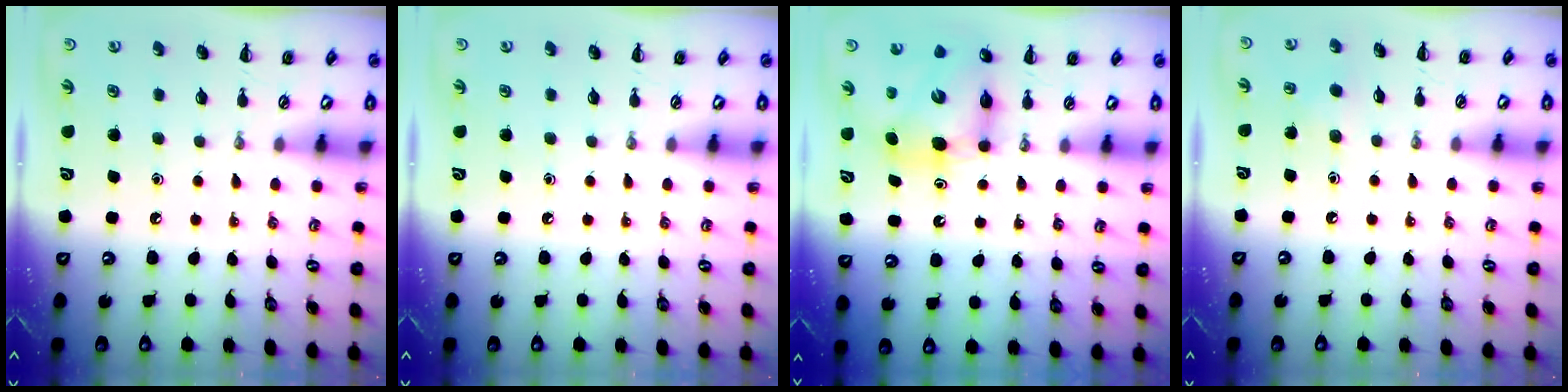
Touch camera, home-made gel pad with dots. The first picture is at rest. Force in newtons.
{"total": 0.0}
{"total": 8.1, "press": 7.9, "slide": 1.8}
{"total": 3.0, "press": 2.9, "slide": 0.9}